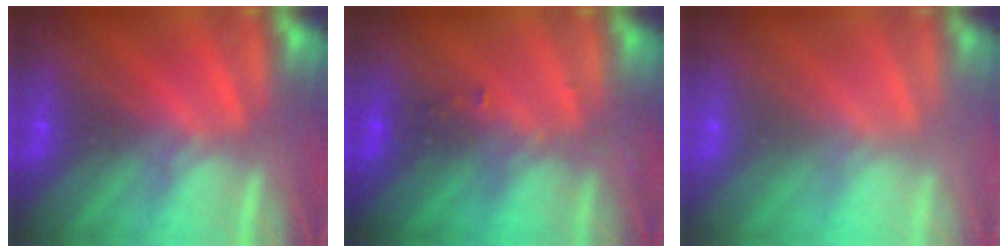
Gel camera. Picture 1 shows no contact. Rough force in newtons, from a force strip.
{"total": 2.7}
{"total": 6.7}